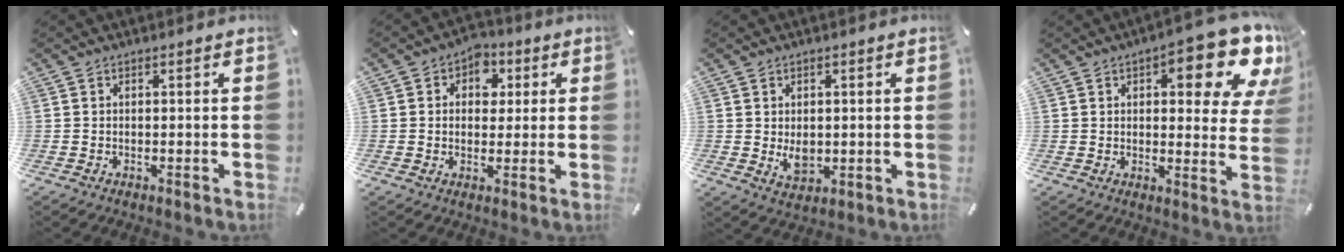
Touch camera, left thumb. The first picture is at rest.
{"total": 6.1, "force": [1.0, 5.2, 3.0], "torque": [-0.031, 0.002, 0.009]}
{"total": 4.5, "force": [0.1, 3.4, 3.0], "torque": [-0.053, -0.008, 0.000]}
{"total": 17.0, "force": [8.2, 6.6, 13.4], "torque": [-0.162, -0.053, 0.128]}